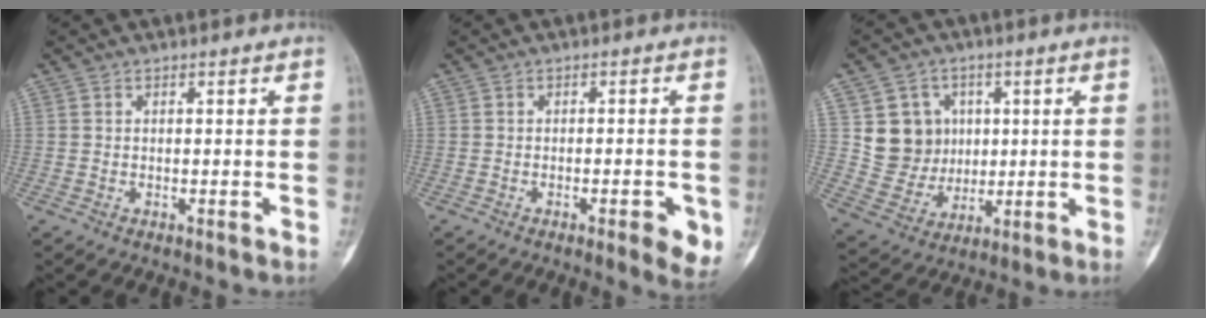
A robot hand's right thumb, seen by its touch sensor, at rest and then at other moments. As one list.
[{"total": 5.4, "force": [-1.9, 1.5, 4.9], "torque": [-0.056, -0.002, -0.021]}, {"total": 10.8, "force": [2.5, 10.0, 3.2], "torque": [-0.011, -0.004, 0.057]}]